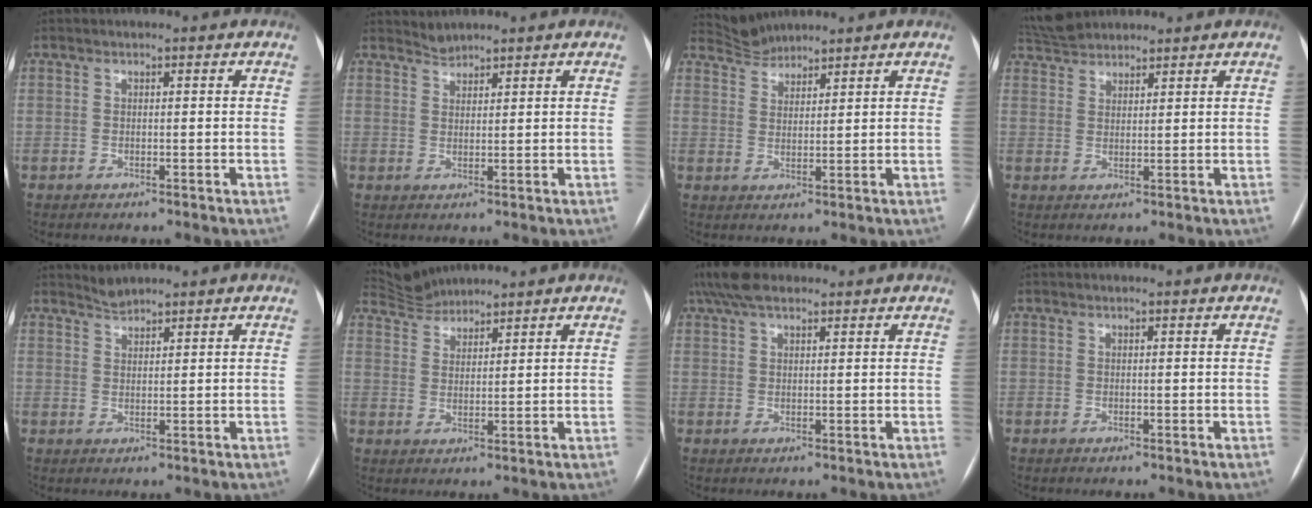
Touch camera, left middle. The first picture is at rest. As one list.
[{"total": 1.7, "force": [1.6, 0.0, -0.4], "torque": [0.003, 0.005, 0.034]}, {"total": 4.2, "force": [4.1, 0.4, -0.7], "torque": [0.006, 0.013, 0.083]}, {"total": 5.3, "force": [5.1, 1.1, 0.7], "torque": [-0.020, 0.030, 0.098]}, {"total": 1.8, "force": [1.7, -0.1, -0.2], "torque": [-0.001, 0.004, 0.038]}, {"total": 4.5, "force": [4.5, 0.2, -0.5], "torque": [-0.001, 0.018, 0.091]}, {"total": 6.3, "force": [4.8, 2.2, 3.4], "torque": [-0.072, 0.036, 0.092]}, {"total": 0.0}]